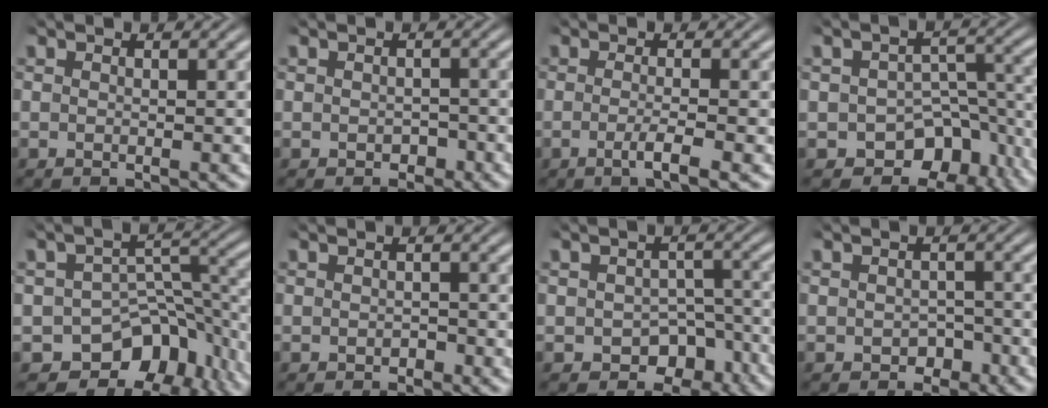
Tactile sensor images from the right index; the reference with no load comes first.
{"total": 1.2, "force": [-0.8, 0.9, 0.1], "torque": [-0.003, -0.003, -0.013]}
{"total": 2.4, "force": [-1.3, 0.2, 2.0], "torque": [-0.043, -0.009, -0.025]}
{"total": 12.8, "force": [-7.3, 9.2, 5.0], "torque": [-0.087, -0.050, -0.106]}
{"total": 12.8, "force": [-6.7, 9.0, 6.2], "torque": [-0.107, -0.043, -0.096]}
{"total": 0.8, "force": [-0.6, 0.5, 0.0], "torque": [-0.008, -0.005, -0.010]}
{"total": 7.1, "force": [-4.6, 5.0, 1.7], "torque": [-0.022, -0.024, -0.067]}
{"total": 2.3, "force": [-1.4, 1.7, 0.2], "torque": [0.006, -0.002, -0.027]}